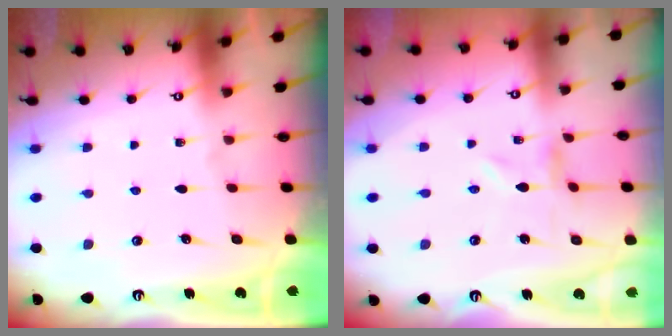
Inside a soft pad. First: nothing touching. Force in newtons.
{"total": 0.0}